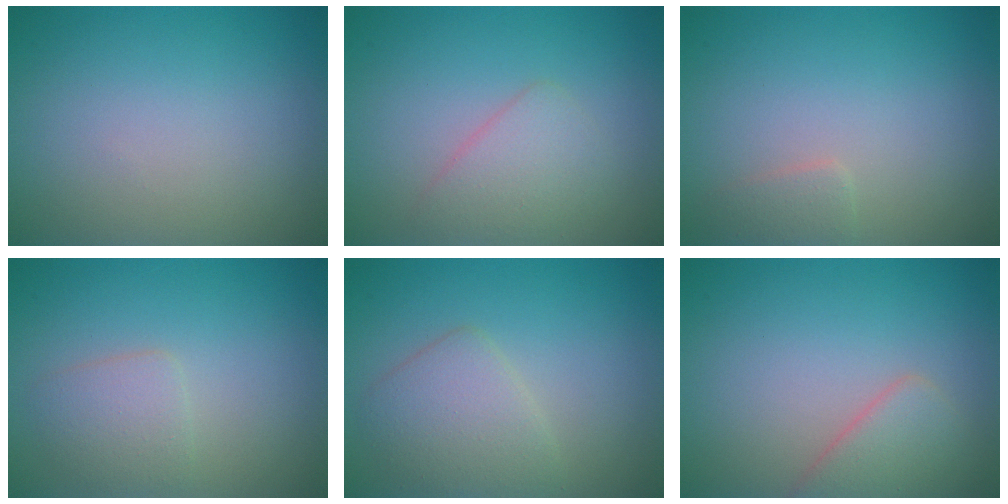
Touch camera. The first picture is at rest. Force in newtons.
{"total": 2.4, "press": 2.4, "slide": 0.2}
{"total": 1.2, "press": 1.2, "slide": 0.0}
{"total": 2.1, "press": 2.1, "slide": 0.1}
{"total": 3.3, "press": 3.3, "slide": 0.2}
{"total": 2.9, "press": 2.9, "slide": 0.1}